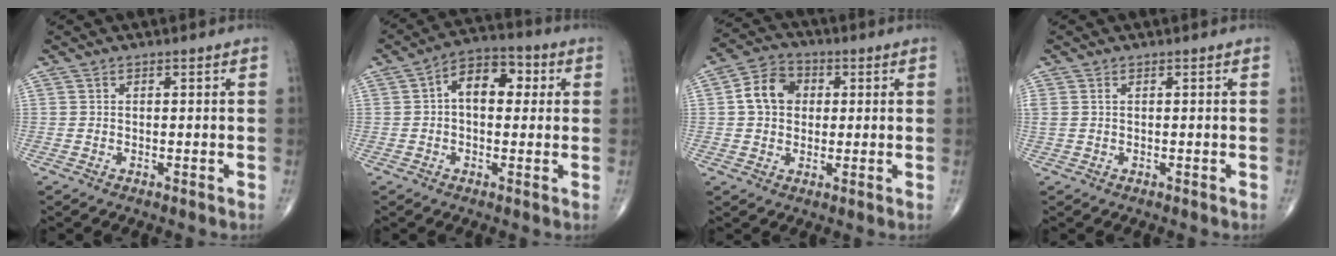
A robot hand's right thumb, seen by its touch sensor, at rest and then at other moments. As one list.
[{"total": 9.4, "force": [1.5, 5.8, 7.2], "torque": [-0.086, 0.022, 0.015]}, {"total": 8.4, "force": [1.2, 6.7, 5.0], "torque": [-0.070, 0.016, 0.012]}, {"total": 1.4, "force": [0.4, 0.8, 1.1], "torque": [-0.035, 0.013, 0.015]}]